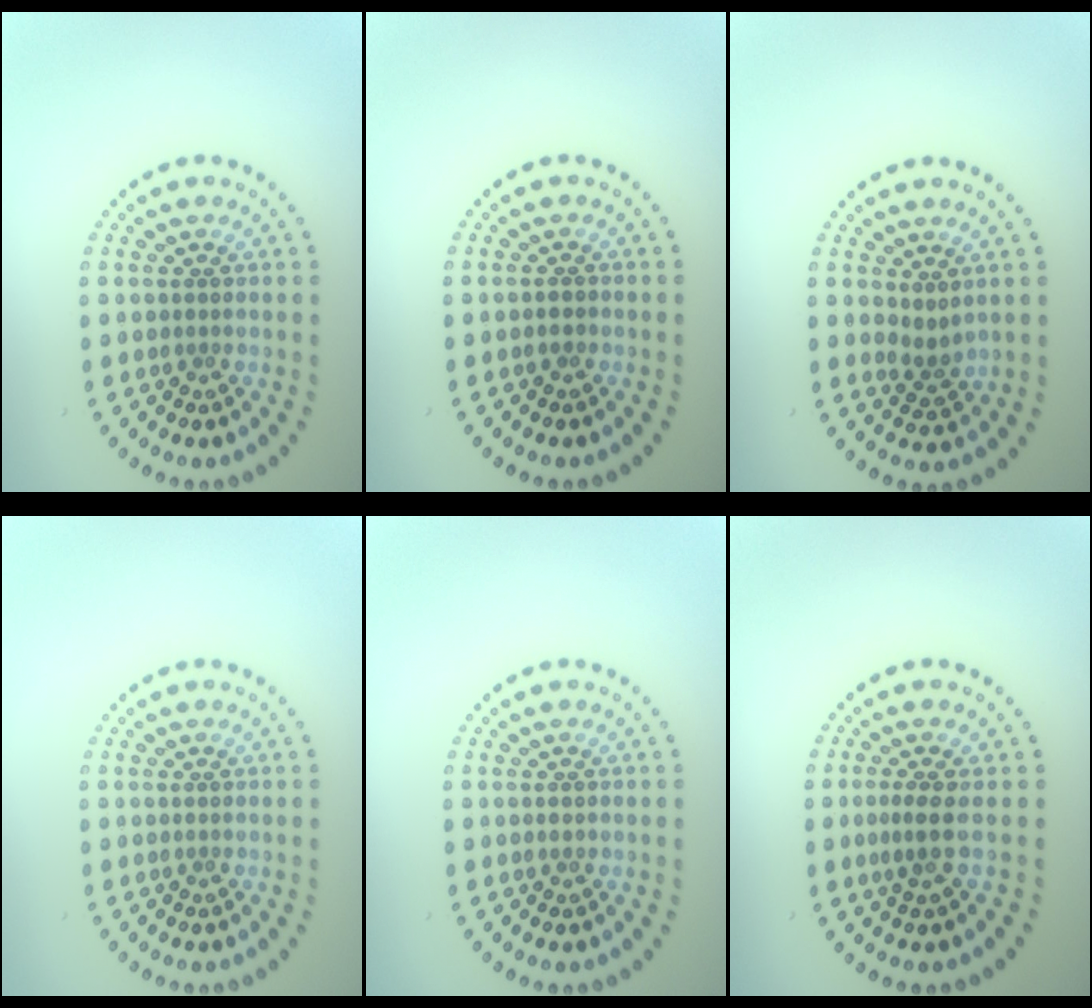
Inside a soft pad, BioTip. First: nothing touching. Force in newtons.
{"total": 0.8, "press": 0.7, "slide": 0.1}
{"total": 1.6, "press": 1.1, "slide": 1.2}
{"total": 0.0}
{"total": 0.6, "press": 0.6, "slide": 0.1}
{"total": 1.7, "press": 1.3, "slide": 1.1}